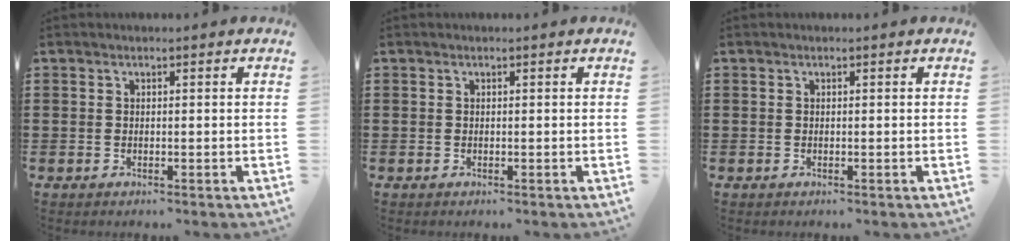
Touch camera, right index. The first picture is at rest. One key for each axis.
{"total": 0.0}
{"total": 0.0}